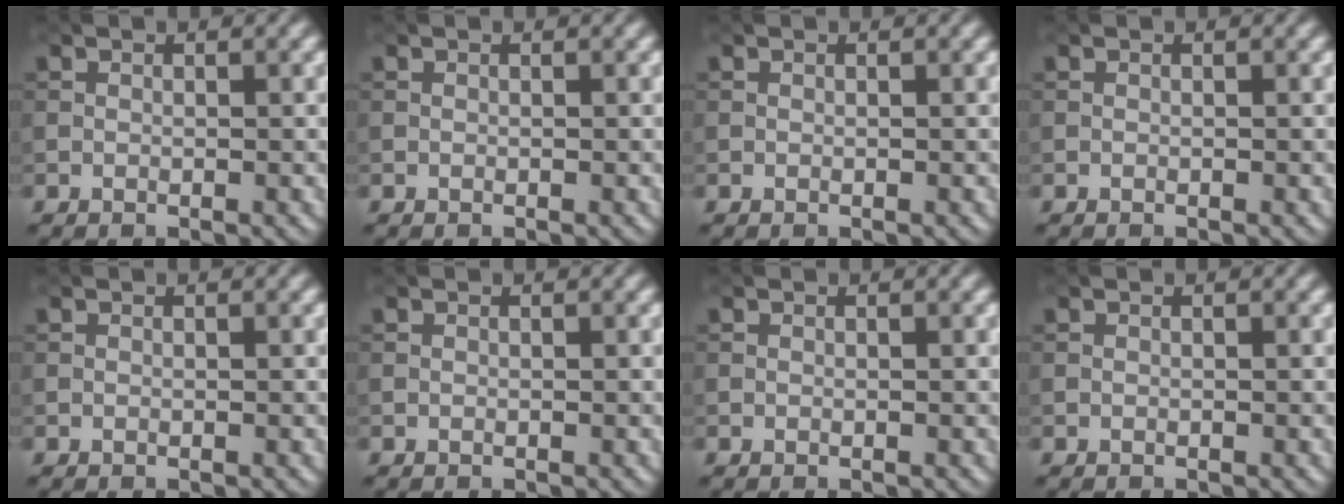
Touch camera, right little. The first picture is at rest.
{"total": 0.0}
{"total": 0.0}
{"total": 0.0}
{"total": 0.0}
{"total": 0.0}
{"total": 0.0}
{"total": 0.0}